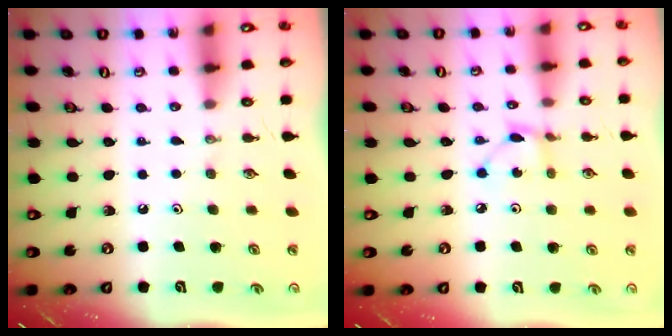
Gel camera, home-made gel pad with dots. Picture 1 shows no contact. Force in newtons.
{"total": 2.6, "press": 2.6, "slide": 0.2}